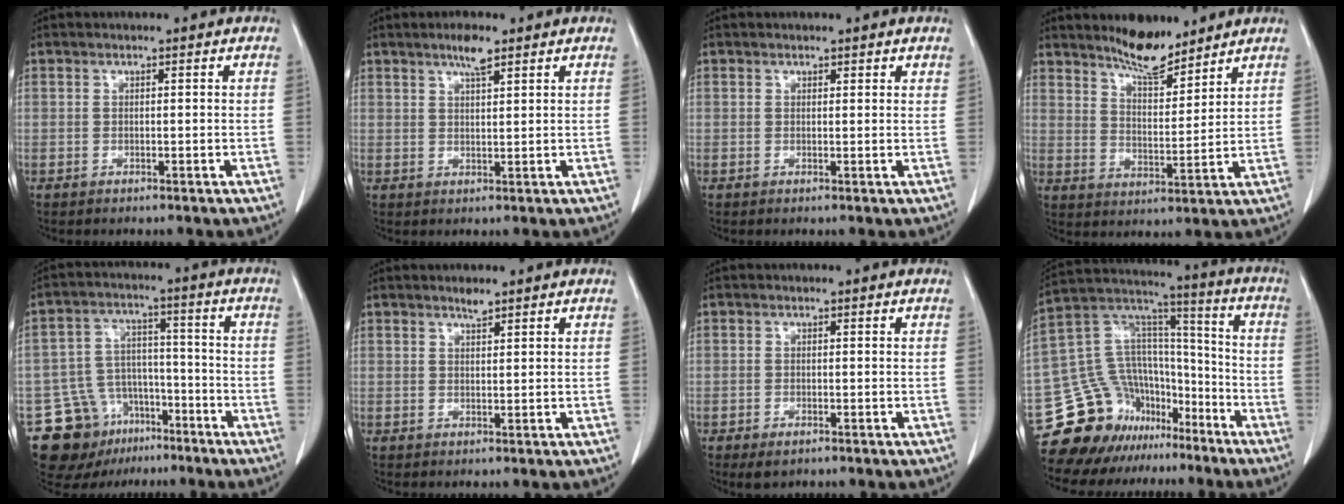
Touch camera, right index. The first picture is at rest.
{"total": 3.4, "force": [2.4, 0.5, 2.4], "torque": [-0.045, 0.002, 0.041]}
{"total": 1.1, "force": [1.0, 0.5, 0.3], "torque": [0.001, 0.002, 0.010]}
{"total": 7.4, "force": [6.5, 1.6, 3.2], "torque": [-0.058, -0.009, 0.119]}
{"total": 13.3, "force": [-8.4, 9.1, 4.6], "torque": [-0.083, 0.044, -0.130]}
{"total": 1.3, "force": [1.1, 0.2, 0.6], "torque": [-0.016, -0.001, 0.022]}
{"total": 2.2, "force": [-1.4, 1.0, 1.4], "torque": [-0.027, -0.003, -0.017]}
{"total": 18.3, "force": [-12.9, 11.5, 5.9], "torque": [-0.109, 0.094, -0.220]}